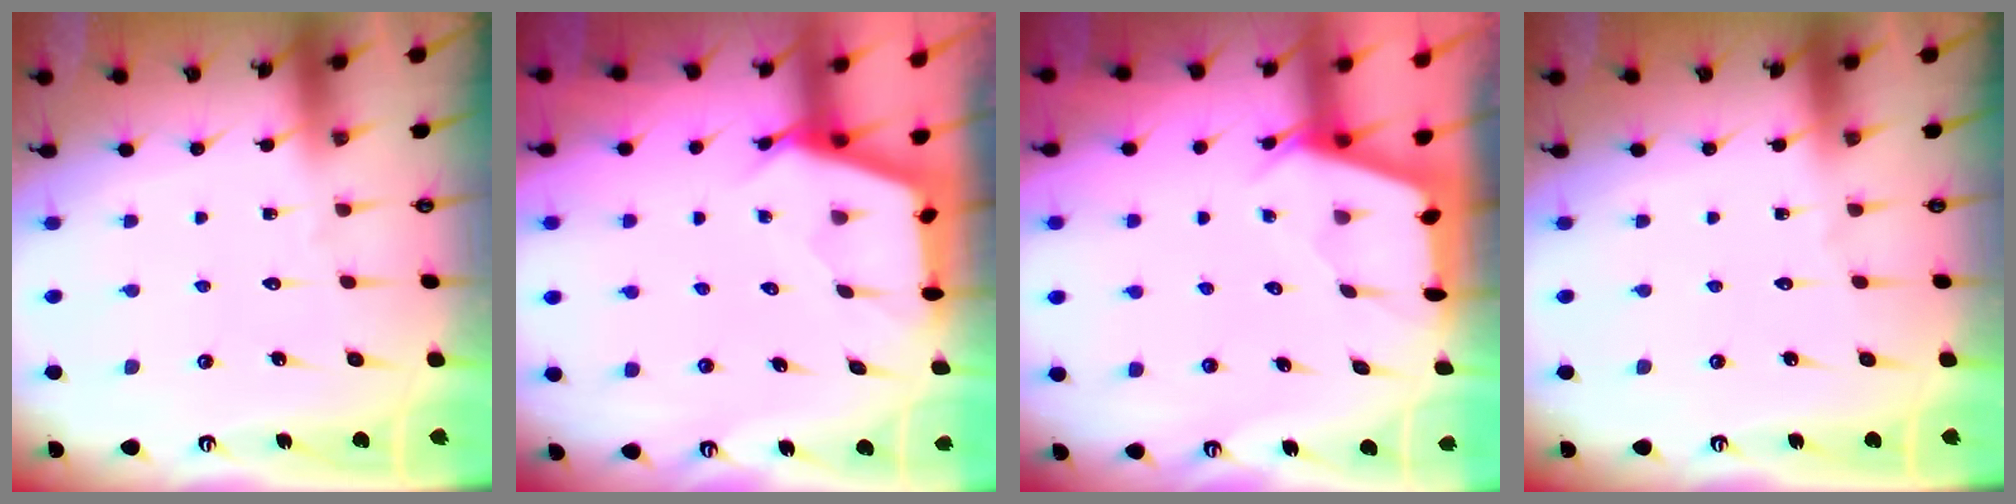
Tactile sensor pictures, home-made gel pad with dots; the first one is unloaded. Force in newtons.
{"total": 2.6, "press": 2.6, "slide": 0.3}
{"total": 2.4, "press": 2.4, "slide": 0.3}
{"total": 0.0}